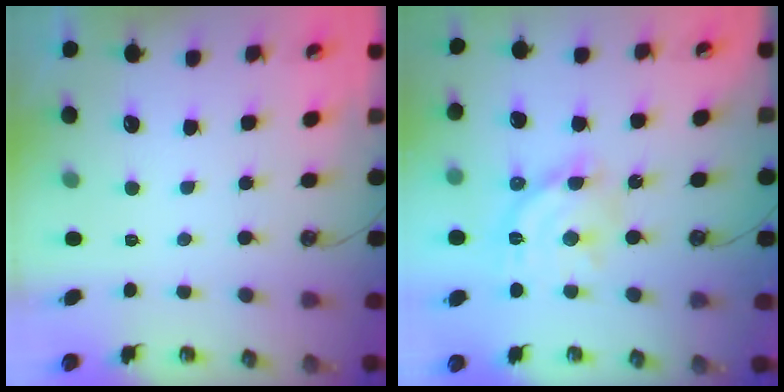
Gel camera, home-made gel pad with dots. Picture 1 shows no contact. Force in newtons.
{"total": 14.2, "press": 14.2, "slide": 1.1}